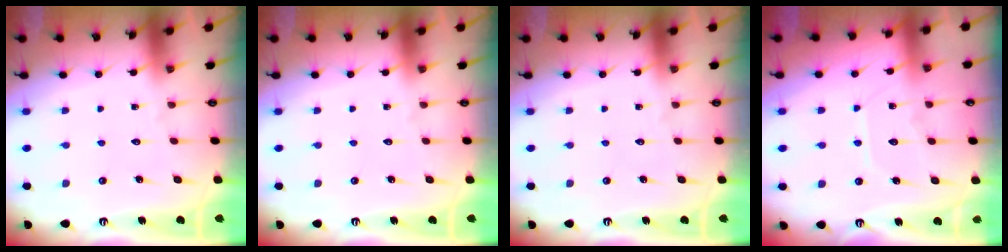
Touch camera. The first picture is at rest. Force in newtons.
{"total": 0.0}
{"total": 0.0}
{"total": 6.6, "press": 6.6, "slide": 0.7}